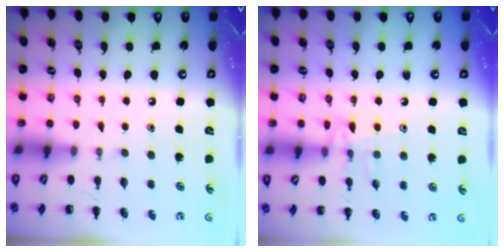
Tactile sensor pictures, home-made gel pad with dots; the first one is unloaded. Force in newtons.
{"total": 9.8, "press": 9.8, "slide": 0.9}